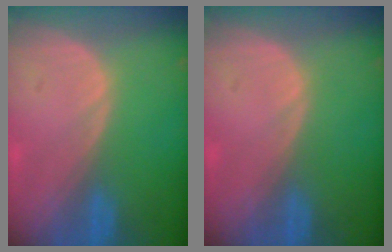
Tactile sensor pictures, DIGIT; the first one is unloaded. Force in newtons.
{"total": 0.0}